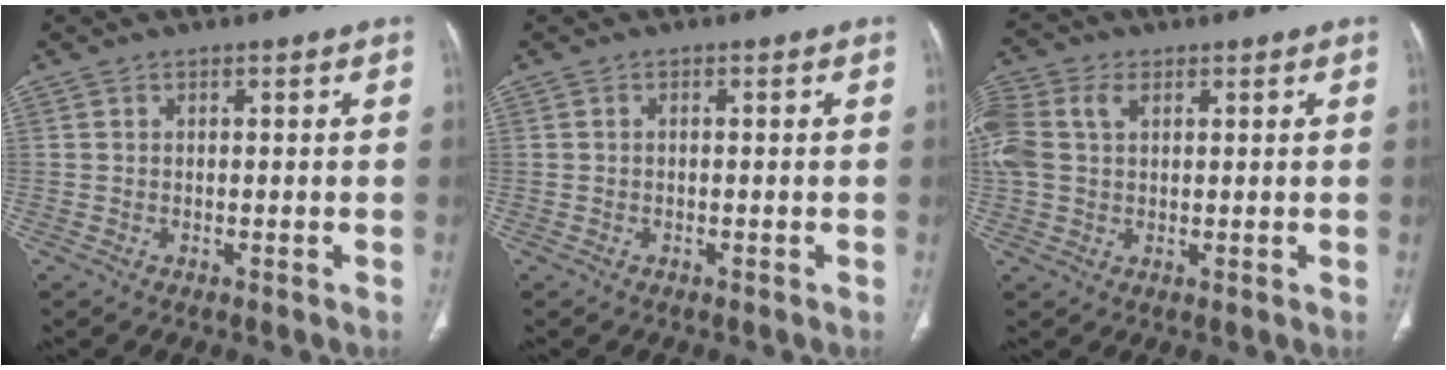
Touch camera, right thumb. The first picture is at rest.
{"total": 0.0}
{"total": 11.3, "force": [3.3, 7.8, 7.5], "torque": [-0.208, 0.022, 0.066]}